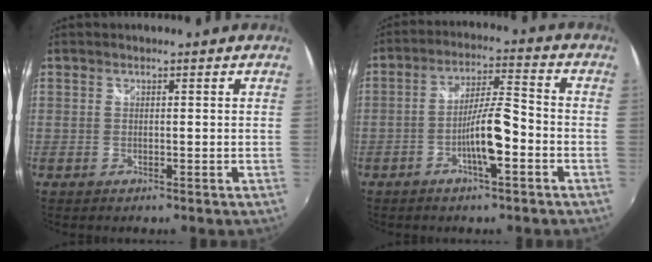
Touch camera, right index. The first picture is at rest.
{"total": 8.3, "force": [-3.4, 1.1, 7.5], "torque": [-0.138, 0.004, -0.057]}